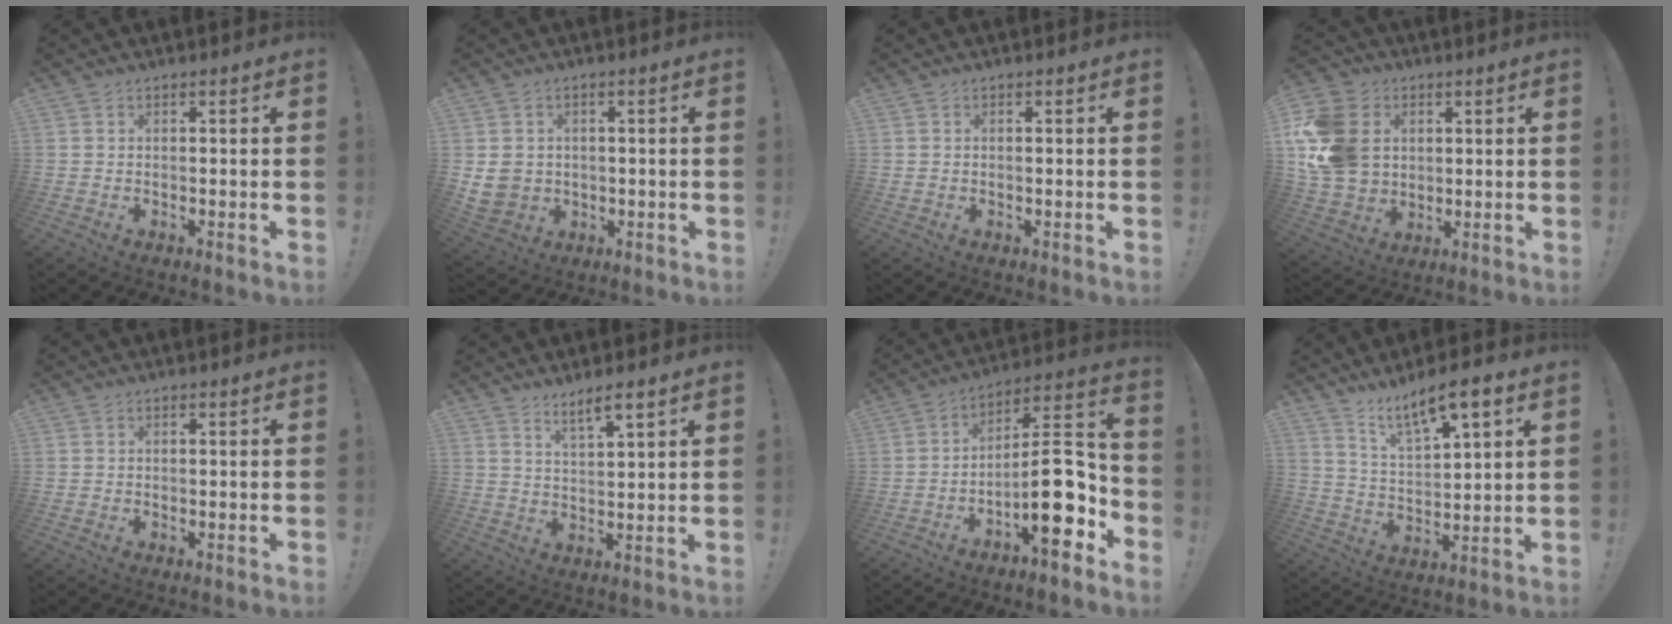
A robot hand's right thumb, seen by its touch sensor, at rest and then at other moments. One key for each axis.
{"total": 6.7, "fx": 0.8, "fy": 6.2, "fz": 2.6, "tx": -0.049, "ty": 0.002, "tz": 0.021}
{"total": 0.6, "fx": -0.3, "fy": 0.5, "fz": 0.2, "tx": -0.007, "ty": 0.005, "tz": -0.004}
{"total": 18.2, "fx": 3.2, "fy": 14.8, "fz": 10.2, "tx": -0.194, "ty": -0.007, "tz": 0.066}
{"total": 0.6, "fx": -0.5, "fy": 0.4, "fz": 0.2, "tx": -0.007, "ty": 0.004, "tz": -0.008}
{"total": 5.4, "fx": 4.4, "fy": 0.5, "fz": 3.0, "tx": -0.044, "ty": -0.028, "tz": 0.074}
{"total": 16.8, "fx": -6.2, "fy": 5.6, "fz": 14.5, "tx": -0.214, "ty": 0.035, "tz": -0.099}
{"total": 10.3, "fx": 7.7, "fy": 2.4, "fz": 6.4, "tx": -0.105, "ty": -0.051, "tz": 0.131}